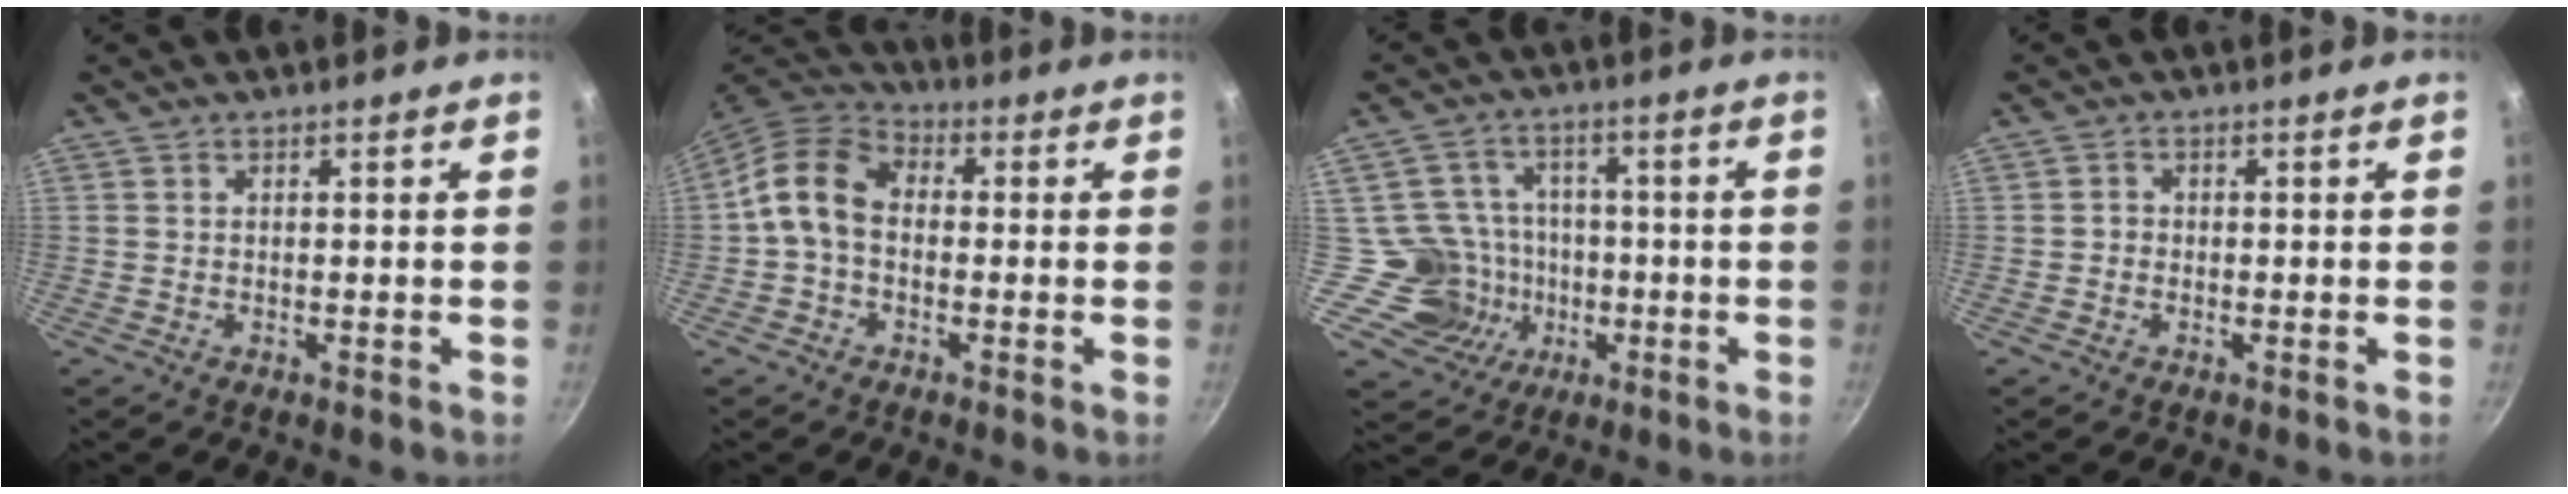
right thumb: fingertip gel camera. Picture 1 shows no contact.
{"total": 9.7, "force": [-0.4, 7.3, 6.4], "torque": [-0.099, 0.029, -0.028]}
{"total": 10.2, "force": [-2.2, 9.8, 1.7], "torque": [0.015, 0.032, -0.035]}
{"total": 1.0, "force": [-0.4, 0.9, 0.3], "torque": [0.000, 0.002, -0.010]}